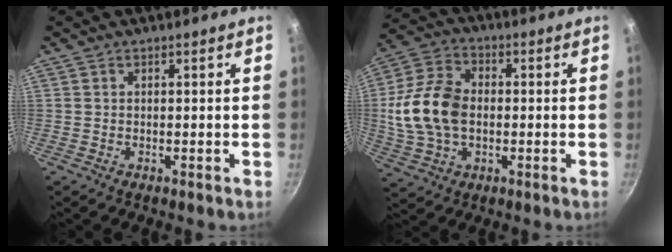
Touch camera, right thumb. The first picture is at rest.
{"total": 14.8, "force": [-0.2, 10.2, 10.8], "torque": [-0.206, 0.021, -0.009]}